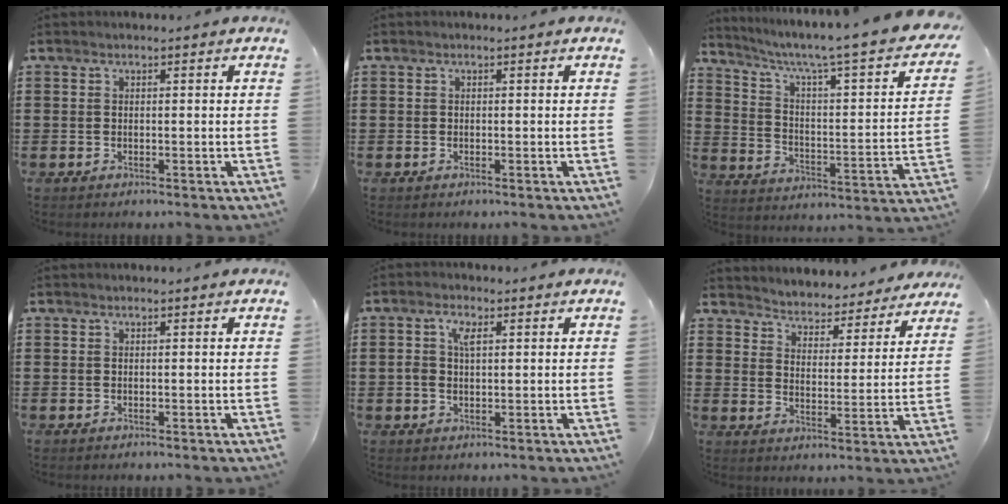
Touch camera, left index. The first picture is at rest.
{"total": 0.0}
{"total": 4.8, "force": [3.2, 0.1, 3.5], "torque": [-0.084, -0.042, 0.042]}
{"total": 0.0}
{"total": 3.2, "force": [0.7, 1.6, 2.7], "torque": [-0.057, 0.013, 0.010]}
{"total": 4.1, "force": [4.1, -0.1, -0.8], "torque": [-0.013, -0.040, 0.065]}